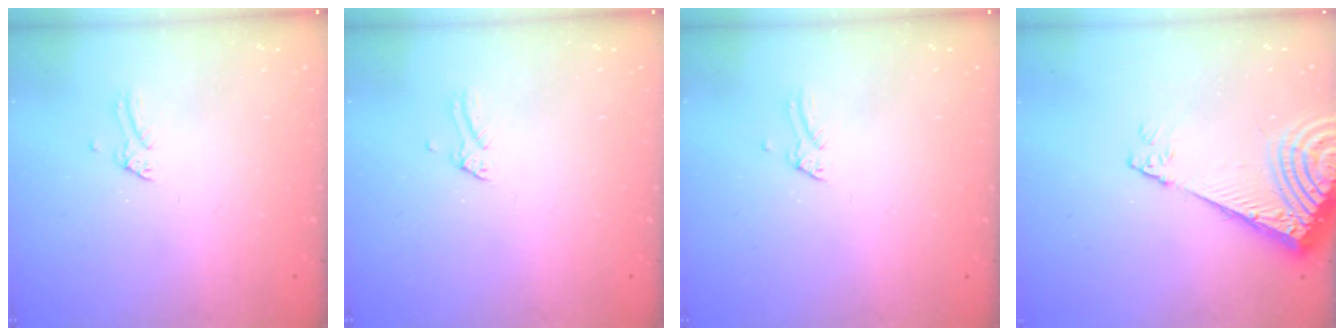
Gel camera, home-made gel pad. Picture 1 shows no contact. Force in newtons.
{"total": 0.0}
{"total": 0.0}
{"total": 14.3, "press": 14.1, "slide": 2.2}